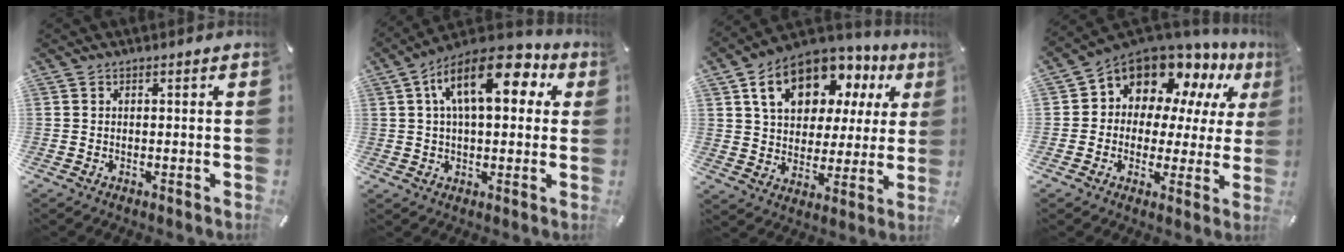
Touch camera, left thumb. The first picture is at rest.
{"total": 16.1, "force": [6.0, 7.8, 12.8], "torque": [-0.212, -0.008, 0.099]}
{"total": 16.2, "force": [8.5, 10.7, 8.7], "torque": [-0.157, -0.030, 0.155]}
{"total": 11.7, "force": [8.9, 7.0, 3.2], "torque": [-0.075, -0.085, 0.165]}